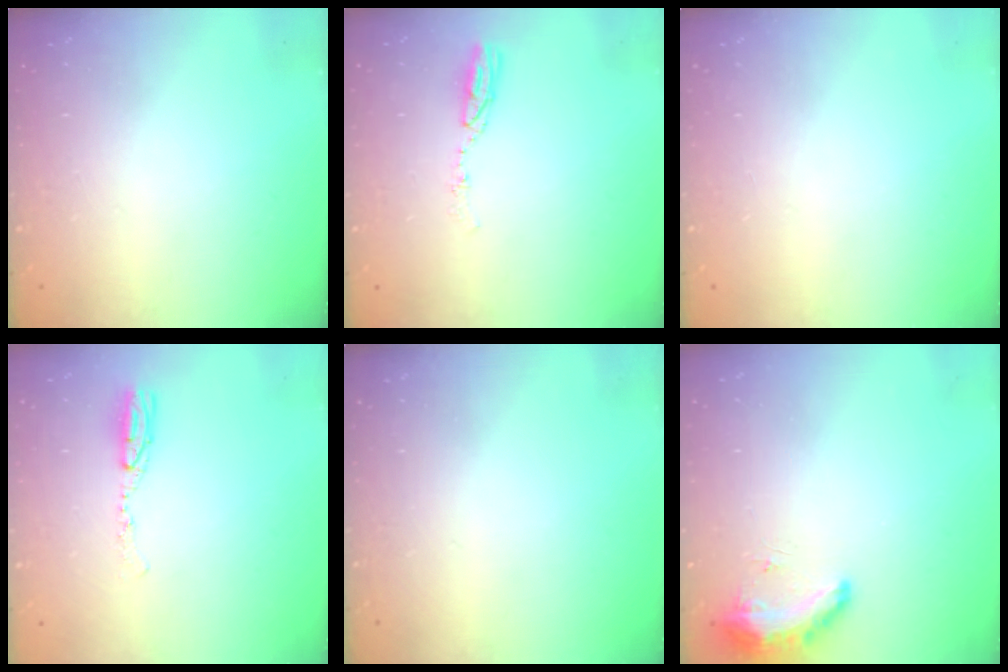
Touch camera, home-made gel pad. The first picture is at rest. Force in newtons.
{"total": 5.2, "press": 5.1, "slide": 0.4}
{"total": 0.0}
{"total": 6.3, "press": 6.0, "slide": 1.7}
{"total": 0.0}
{"total": 17.3, "press": 10.6, "slide": 13.6}